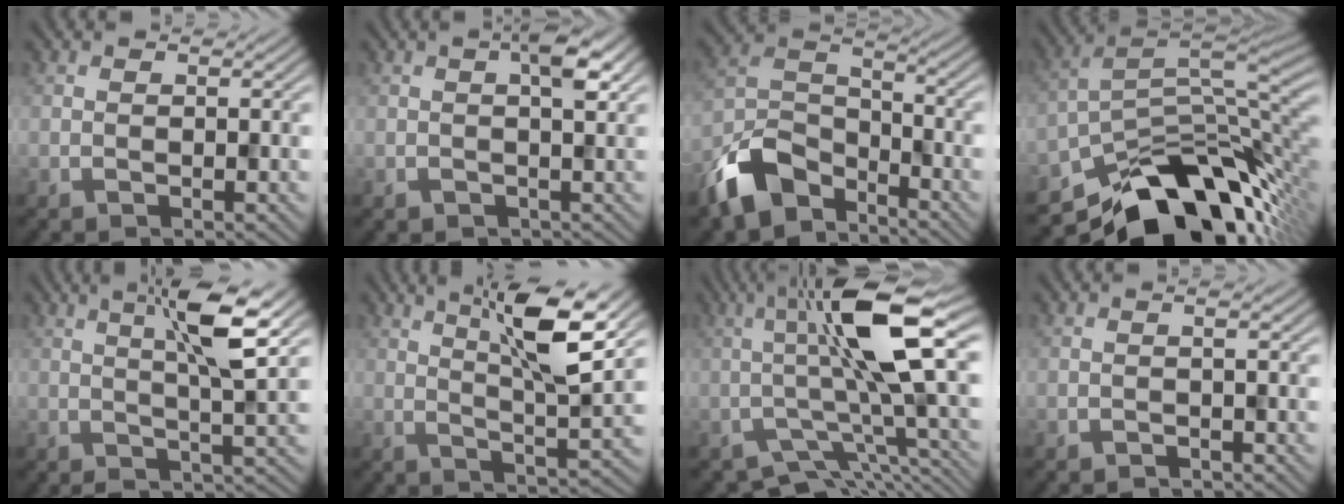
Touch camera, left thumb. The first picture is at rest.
{"total": 2.9, "force": [0.6, 1.0, 2.6], "torque": [-0.041, 0.007, 0.006]}
{"total": 10.6, "force": [-7.6, 5.3, 5.1], "torque": [-0.111, -0.009, -0.170]}
{"total": 14.9, "force": [-8.5, 7.4, 9.6], "torque": [-0.165, -0.012, -0.148]}
{"total": 6.3, "force": [2.3, 0.4, 5.9], "torque": [-0.106, 0.007, 0.040]}
{"total": 8.7, "force": [4.1, 1.2, 7.5], "torque": [-0.132, 0.001, 0.073]}
{"total": 11.6, "force": [-0.8, 3.0, 11.2], "torque": [-0.181, 0.011, -0.017]}
{"total": 1.0, "force": [-0.7, 0.2, 0.7], "torque": [-0.009, -0.002, -0.019]}